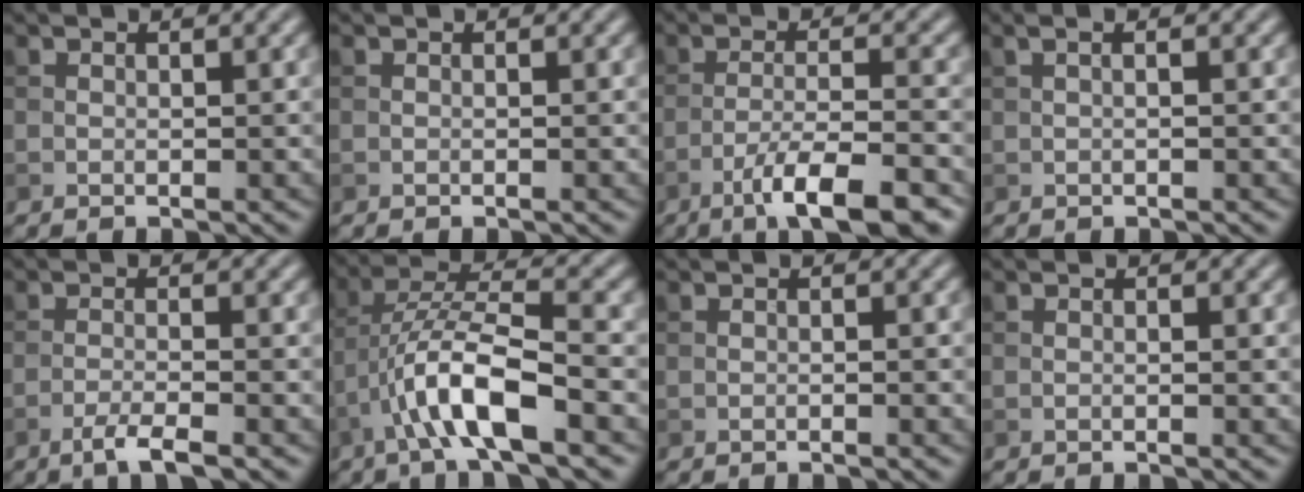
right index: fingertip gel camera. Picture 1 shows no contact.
{"total": 0.0}
{"total": 8.2, "force": [-5.0, 1.6, 6.3], "torque": [-0.099, 0.003, -0.084]}
{"total": 1.4, "force": [0.3, 0.4, 1.3], "torque": [-0.014, -0.007, -0.003]}
{"total": 3.0, "force": [-2.0, 0.4, 2.2], "torque": [-0.039, 0.002, -0.045]}
{"total": 7.5, "force": [-3.5, 1.7, 6.4], "torque": [-0.120, 0.014, -0.070]}
{"total": 1.0, "force": [-0.6, 0.1, 0.8], "torque": [-0.016, 0.002, -0.011]}
{"total": 0.7, "force": [-0.3, 0.1, 0.6], "torque": [-0.009, -0.001, -0.006]}